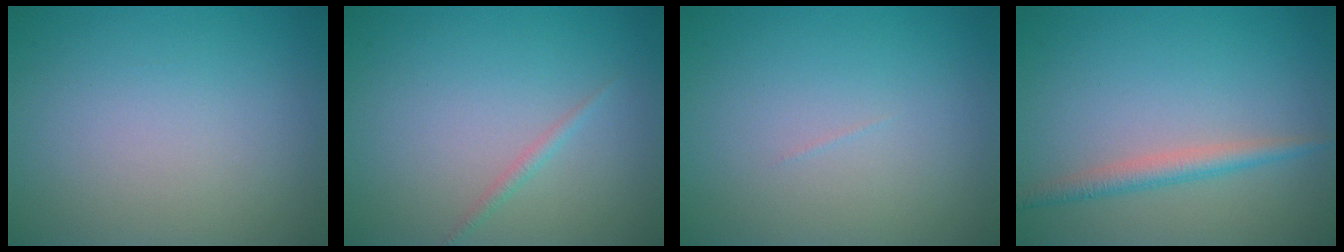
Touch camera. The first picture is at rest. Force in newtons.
{"total": 0.8, "press": 0.8, "slide": 0.1}
{"total": 0.0}
{"total": 2.2, "press": 2.2, "slide": 0.0}